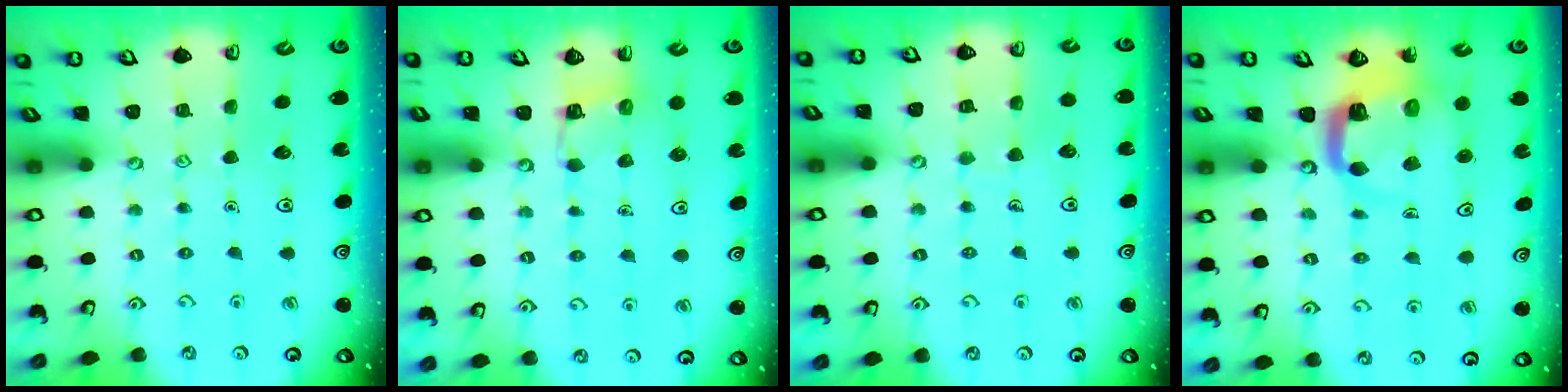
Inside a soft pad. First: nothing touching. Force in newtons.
{"total": 3.3, "press": 3.2, "slide": 0.6}
{"total": 5.7, "press": 5.7, "slide": 0.5}
{"total": 5.7, "press": 5.6, "slide": 0.8}